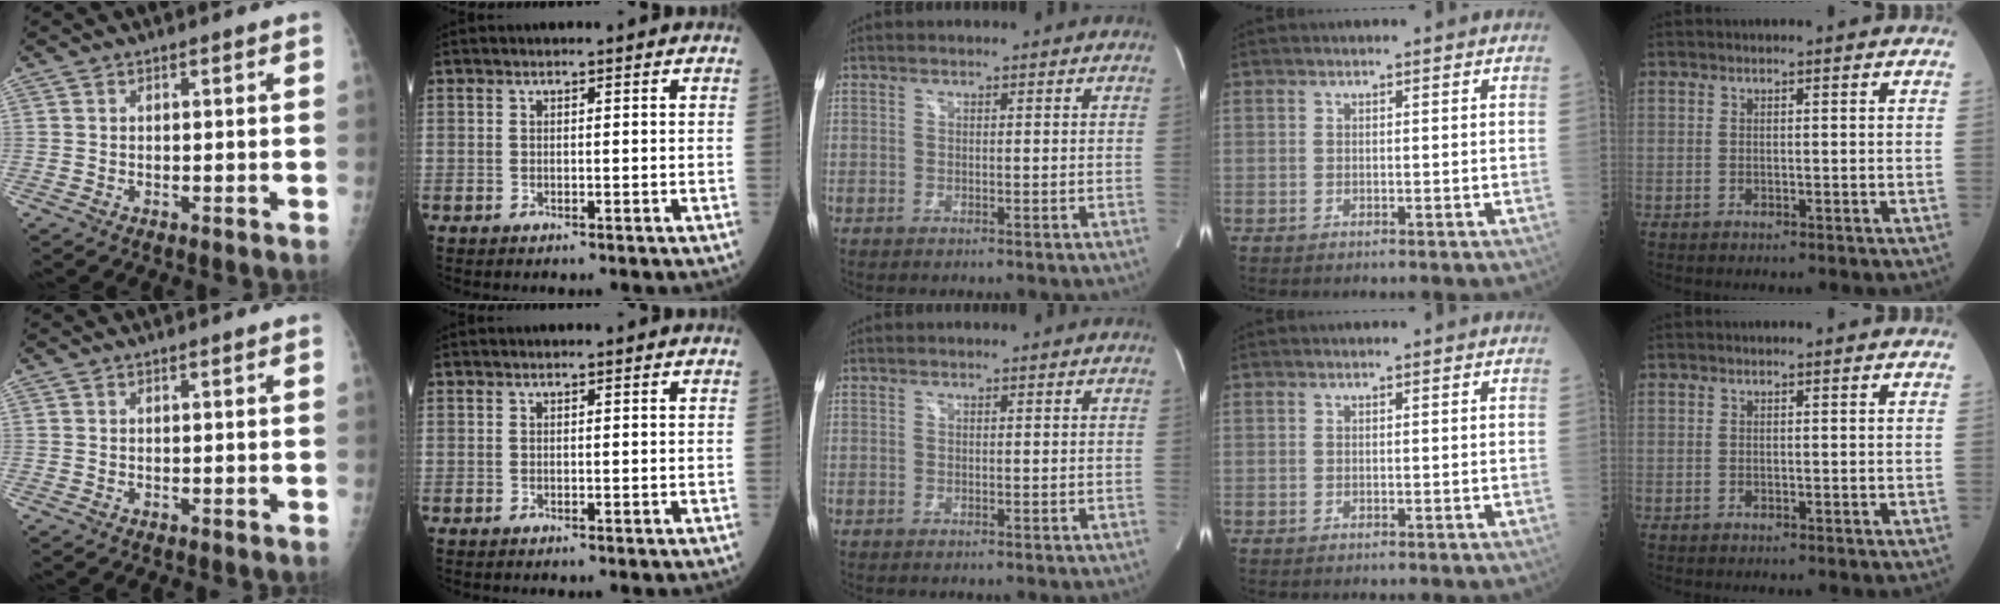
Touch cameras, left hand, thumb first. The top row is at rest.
{}